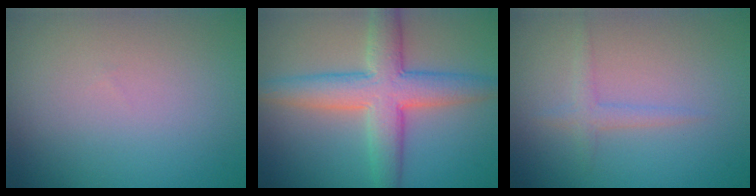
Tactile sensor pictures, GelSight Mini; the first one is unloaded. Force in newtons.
{"total": 6.8, "press": 6.8, "slide": 0.1}
{"total": 1.4, "press": 1.4, "slide": 0.1}